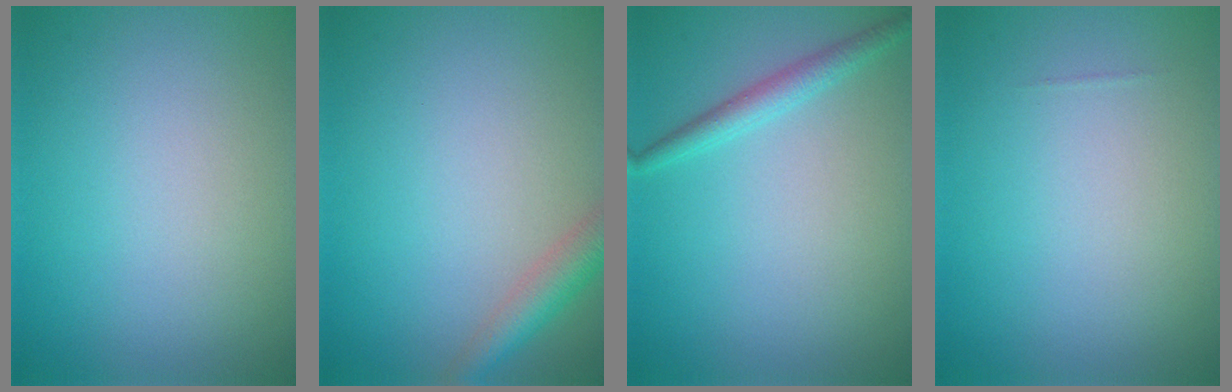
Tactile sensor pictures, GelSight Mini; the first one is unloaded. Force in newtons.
{"total": 2.9, "press": 2.9, "slide": 0.1}
{"total": 1.9, "press": 1.9, "slide": 0.1}
{"total": 0.0}